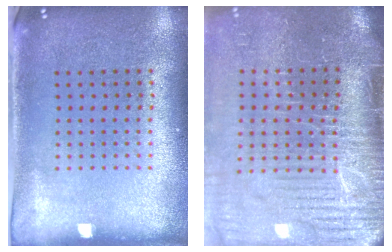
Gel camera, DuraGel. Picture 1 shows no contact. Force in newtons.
{"total": 5.0, "press": 4.2, "slide": 2.7}